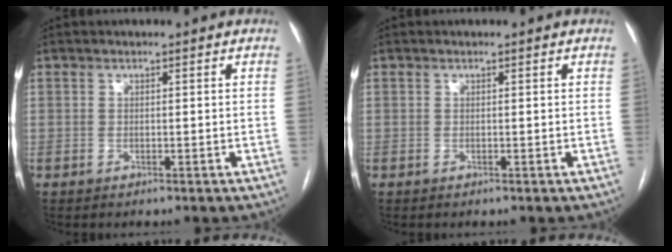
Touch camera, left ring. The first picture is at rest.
{"total": 0.0}